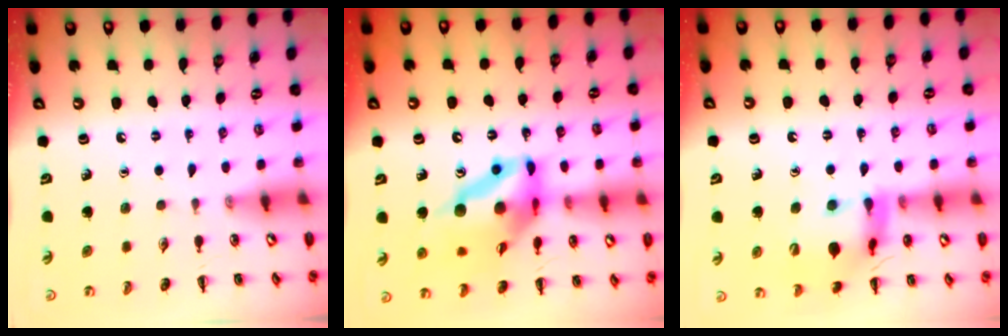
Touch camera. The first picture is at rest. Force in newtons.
{"total": 15.1, "press": 14.2, "slide": 5.0}
{"total": 16.3, "press": 16.1, "slide": 2.8}